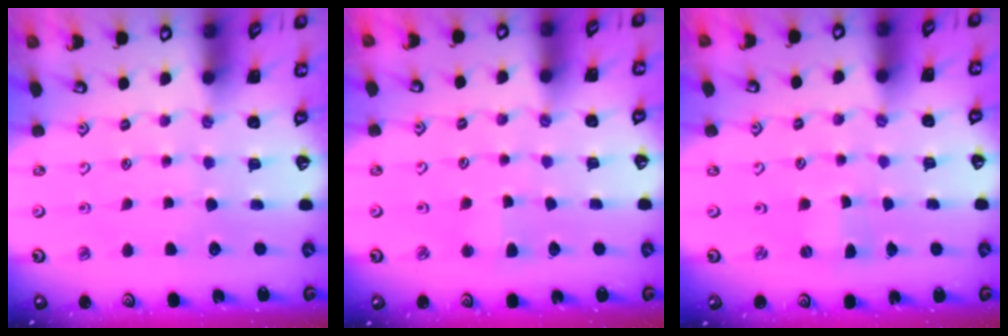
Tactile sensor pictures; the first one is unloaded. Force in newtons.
{"total": 2.5, "press": 2.5, "slide": 0.3}
{"total": 0.0}